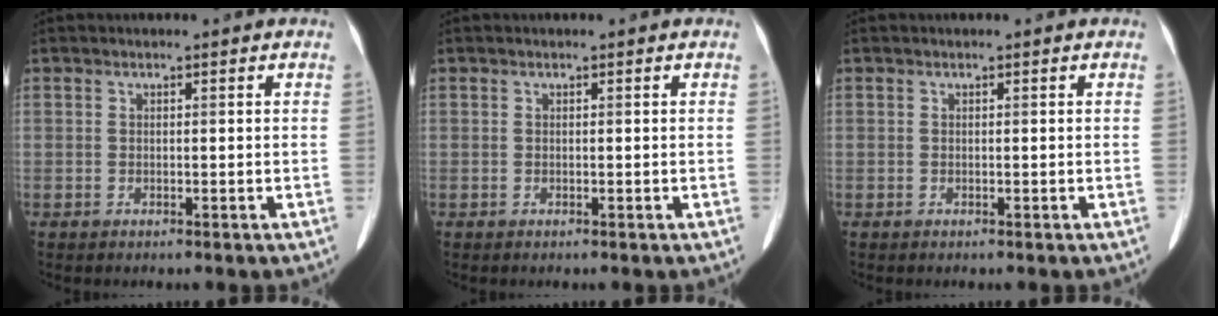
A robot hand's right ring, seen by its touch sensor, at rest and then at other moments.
{"total": 0.0}
{"total": 0.0}